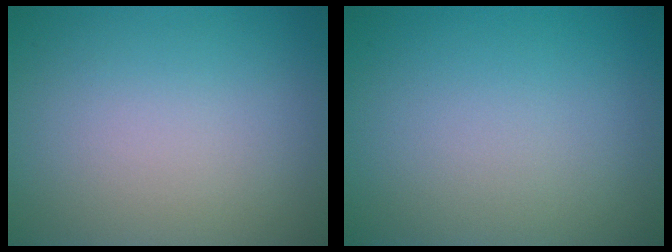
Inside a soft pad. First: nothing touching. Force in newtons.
{"total": 0.0}